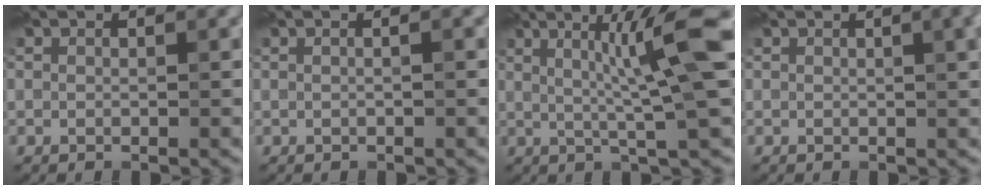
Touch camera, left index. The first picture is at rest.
{"total": 1.7, "force": [0.4, 0.8, 1.4], "torque": [-0.002, -0.005, -0.011]}
{"total": 8.1, "force": [1.6, 0.9, 7.9], "torque": [-0.117, 0.018, 0.025]}
{"total": 3.8, "force": [1.1, 1.5, 3.3], "torque": [-0.024, 0.013, 0.013]}